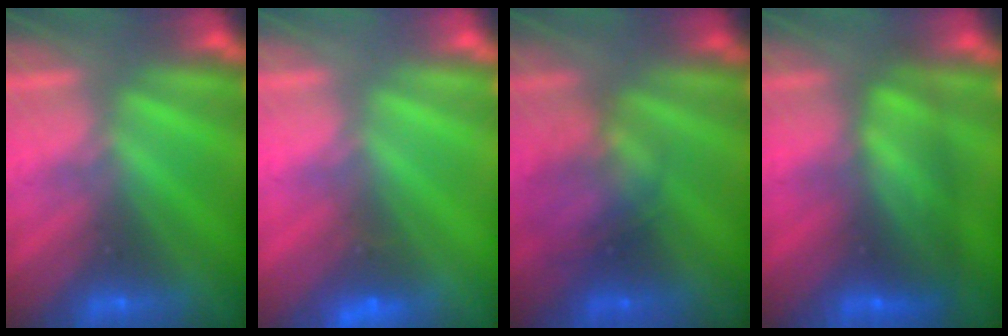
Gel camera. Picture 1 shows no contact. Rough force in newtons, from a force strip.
{"total": 4.9}
{"total": 2.2}
{"total": 8.9}